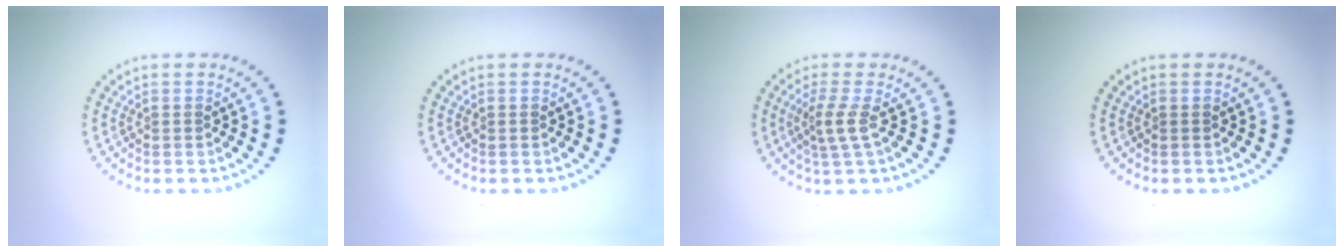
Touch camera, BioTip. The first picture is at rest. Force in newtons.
{"total": 0.0}
{"total": 2.3, "press": 1.6, "slide": 1.6}
{"total": 0.0}